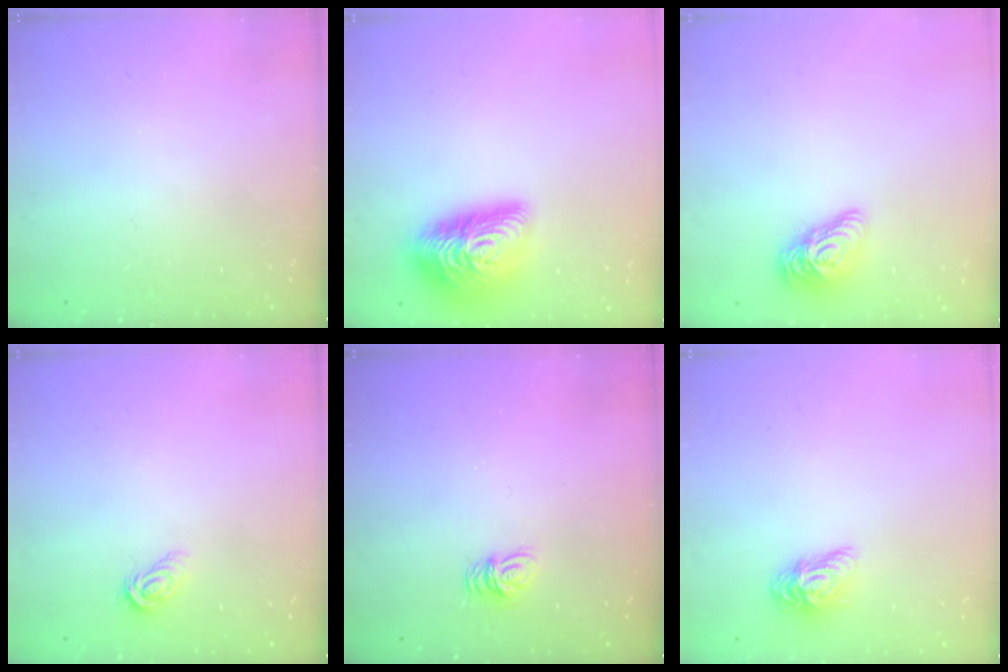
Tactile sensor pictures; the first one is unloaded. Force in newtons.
{"total": 19.9, "press": 19.9, "slide": 0.7}
{"total": 11.5, "press": 11.5, "slide": 0.4}
{"total": 5.8, "press": 5.8, "slide": 0.1}
{"total": 4.8, "press": 4.8, "slide": 0.2}
{"total": 8.6, "press": 8.6, "slide": 0.4}